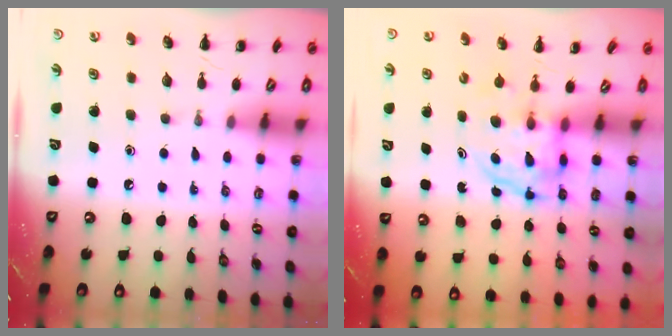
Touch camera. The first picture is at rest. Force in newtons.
{"total": 3.9, "press": 3.8, "slide": 0.3}